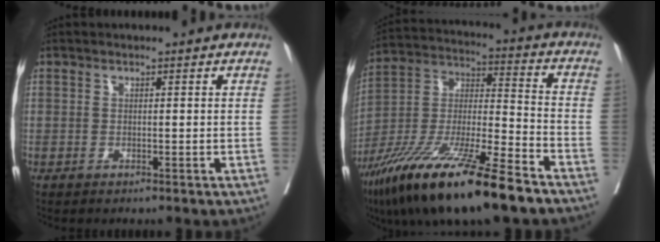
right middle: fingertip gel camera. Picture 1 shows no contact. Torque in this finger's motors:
{"motor_torque": [1.22, -0.92, 1.06, 0.21]}